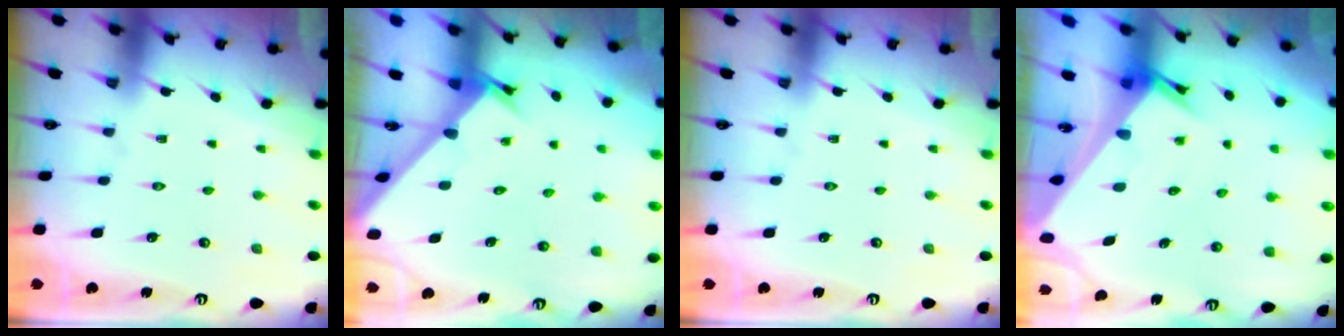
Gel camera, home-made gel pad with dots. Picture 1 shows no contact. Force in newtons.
{"total": 2.6, "press": 2.6, "slide": 0.3}
{"total": 0.0}
{"total": 3.9, "press": 3.9, "slide": 0.4}